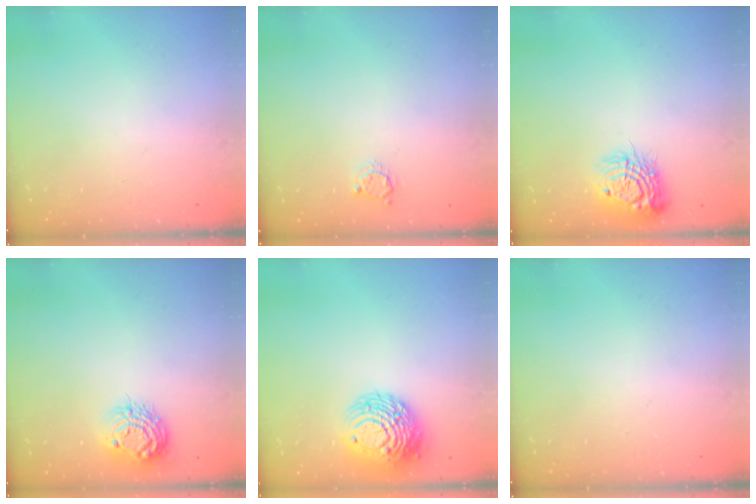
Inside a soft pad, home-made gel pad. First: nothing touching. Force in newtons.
{"total": 3.8, "press": 3.7, "slide": 0.5}
{"total": 13.6, "press": 13.5, "slide": 0.9}
{"total": 11.0, "press": 11.0, "slide": 0.7}
{"total": 12.8, "press": 12.8, "slide": 1.1}
{"total": 0.0}